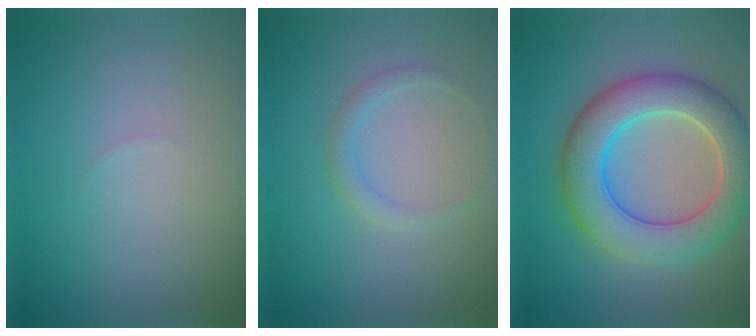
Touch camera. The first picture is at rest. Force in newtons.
{"total": 1.3, "press": 1.3, "slide": 0.1}
{"total": 7.7, "press": 7.7, "slide": 0.4}